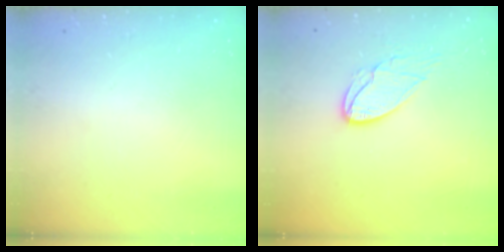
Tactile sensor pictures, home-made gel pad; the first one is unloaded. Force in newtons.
{"total": 8.8, "press": 8.8, "slide": 0.6}